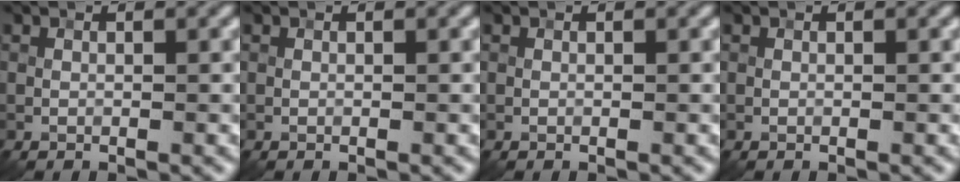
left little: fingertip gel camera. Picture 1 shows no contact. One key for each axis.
{"total": 0.0}
{"total": 0.0}
{"total": 0.0}